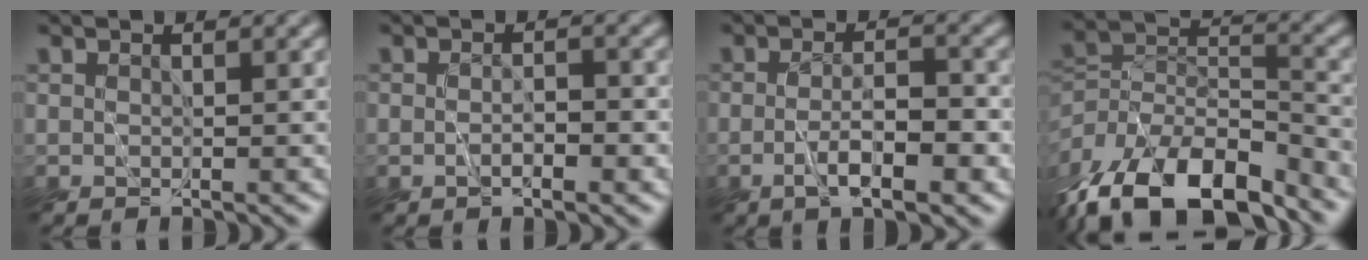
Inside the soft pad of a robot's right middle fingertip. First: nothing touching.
{"total": 1.9, "force": [-0.7, 0.8, 1.5], "torque": [-0.026, -0.003, -0.014]}
{"total": 4.0, "force": [-1.6, 1.1, 3.5], "torque": [-0.059, -0.002, -0.029]}
{"total": 13.3, "force": [-9.2, 6.6, 7.1], "torque": [-0.153, 0.001, -0.160]}